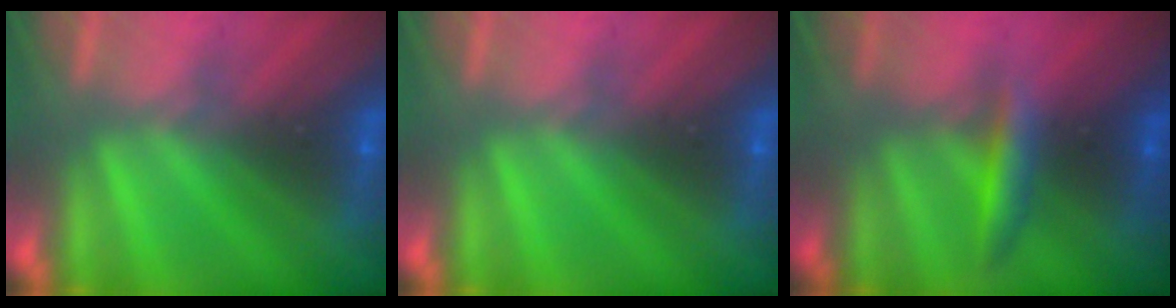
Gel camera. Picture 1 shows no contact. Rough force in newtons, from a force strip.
{"total": 0.0}
{"total": 2.9}